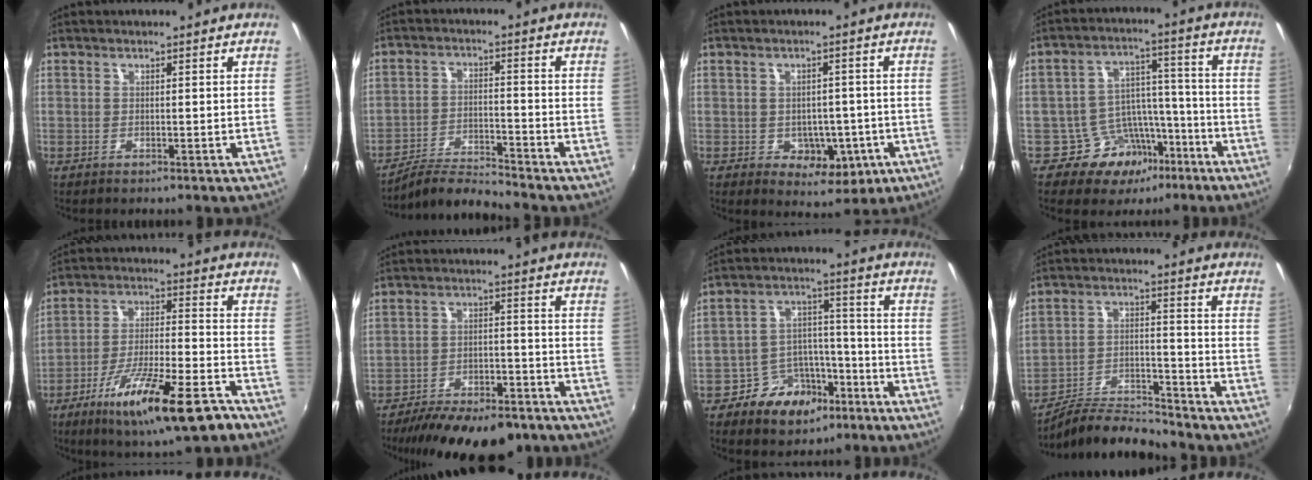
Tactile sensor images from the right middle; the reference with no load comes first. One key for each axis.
{"total": 6.8, "fx": -6.7, "fy": -0.8, "fz": 0.7, "tx": -0.028, "ty": 0.008, "tz": -0.127}
{"total": 7.7, "fx": -2.4, "fy": 5.9, "fz": 4.2, "tx": -0.071, "ty": -0.002, "tz": -0.020}
{"total": 10.6, "fx": -7.1, "fy": 7.4, "fz": 2.5, "tx": -0.044, "ty": 0.040, "tz": -0.100}
{"total": 17.5, "fx": -11.1, "fy": 2.8, "fz": 13.3, "tx": -0.239, "ty": -0.043, "tz": -0.182}
{"total": 19.1, "fx": -14.9, "fy": 6.6, "fz": 9.9, "tx": -0.188, "ty": -0.026, "tz": -0.213}
{"total": 10.4, "fx": -6.5, "fy": 6.9, "fz": 4.1, "tx": -0.080, "ty": 0.027, "tz": -0.095}
{"total": 9.8, "fx": -9.6, "fy": 1.1, "fz": 1.8, "tx": -0.044, "ty": 0.005, "tz": -0.172}